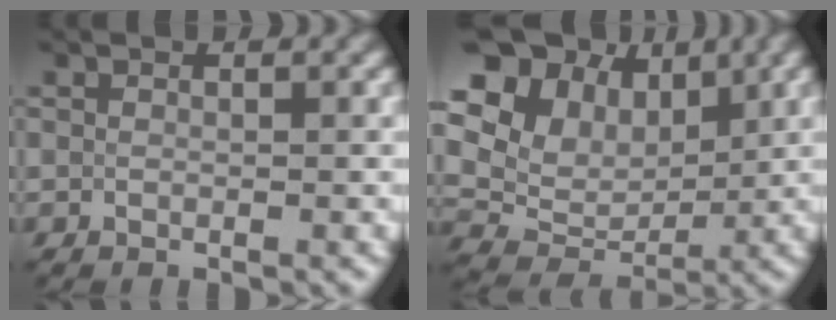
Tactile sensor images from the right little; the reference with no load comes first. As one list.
[{"total": 14.0, "force": [5.0, 10.5, 7.7], "torque": [-0.162, 0.039, 0.085]}]